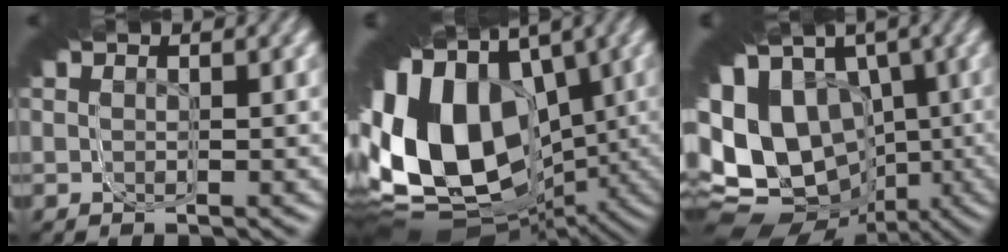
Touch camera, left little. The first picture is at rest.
{"total": 24.8, "force": [-4.4, 15.4, 18.9], "torque": [-0.283, -0.009, -0.065]}
{"total": 17.3, "force": [-4.2, 11.2, 12.6], "torque": [-0.170, -0.024, -0.062]}